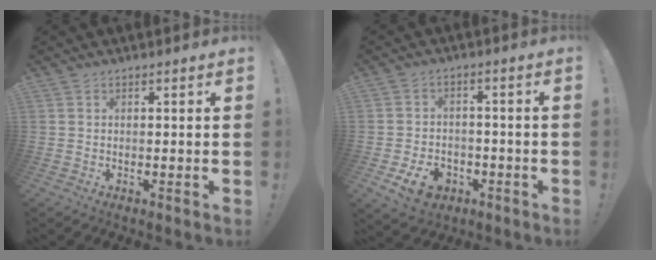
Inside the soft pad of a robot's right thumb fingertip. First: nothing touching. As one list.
[{"total": 8.8, "force": [-4.3, 6.2, 4.6], "torque": [-0.072, 0.031, -0.070]}]